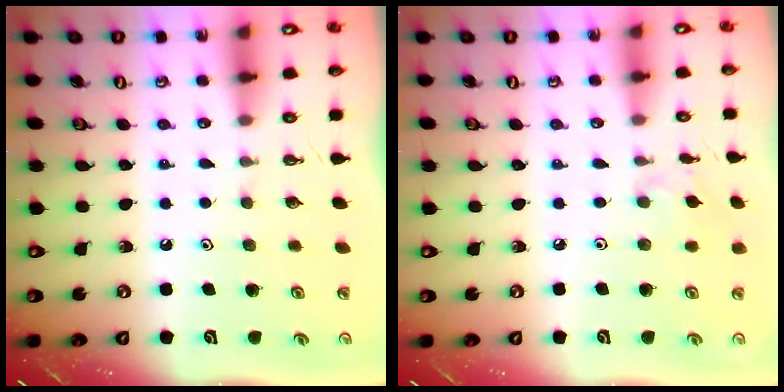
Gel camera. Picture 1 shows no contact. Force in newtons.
{"total": 4.2, "press": 4.2, "slide": 0.6}